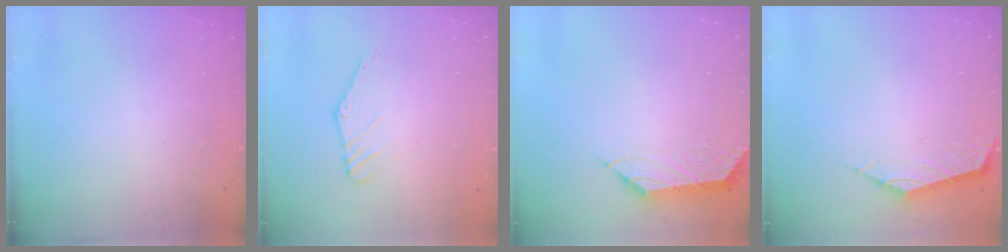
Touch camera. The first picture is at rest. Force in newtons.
{"total": 2.7, "press": 2.7, "slide": 0.1}
{"total": 2.3, "press": 2.2, "slide": 0.3}
{"total": 2.7, "press": 2.6, "slide": 0.6}